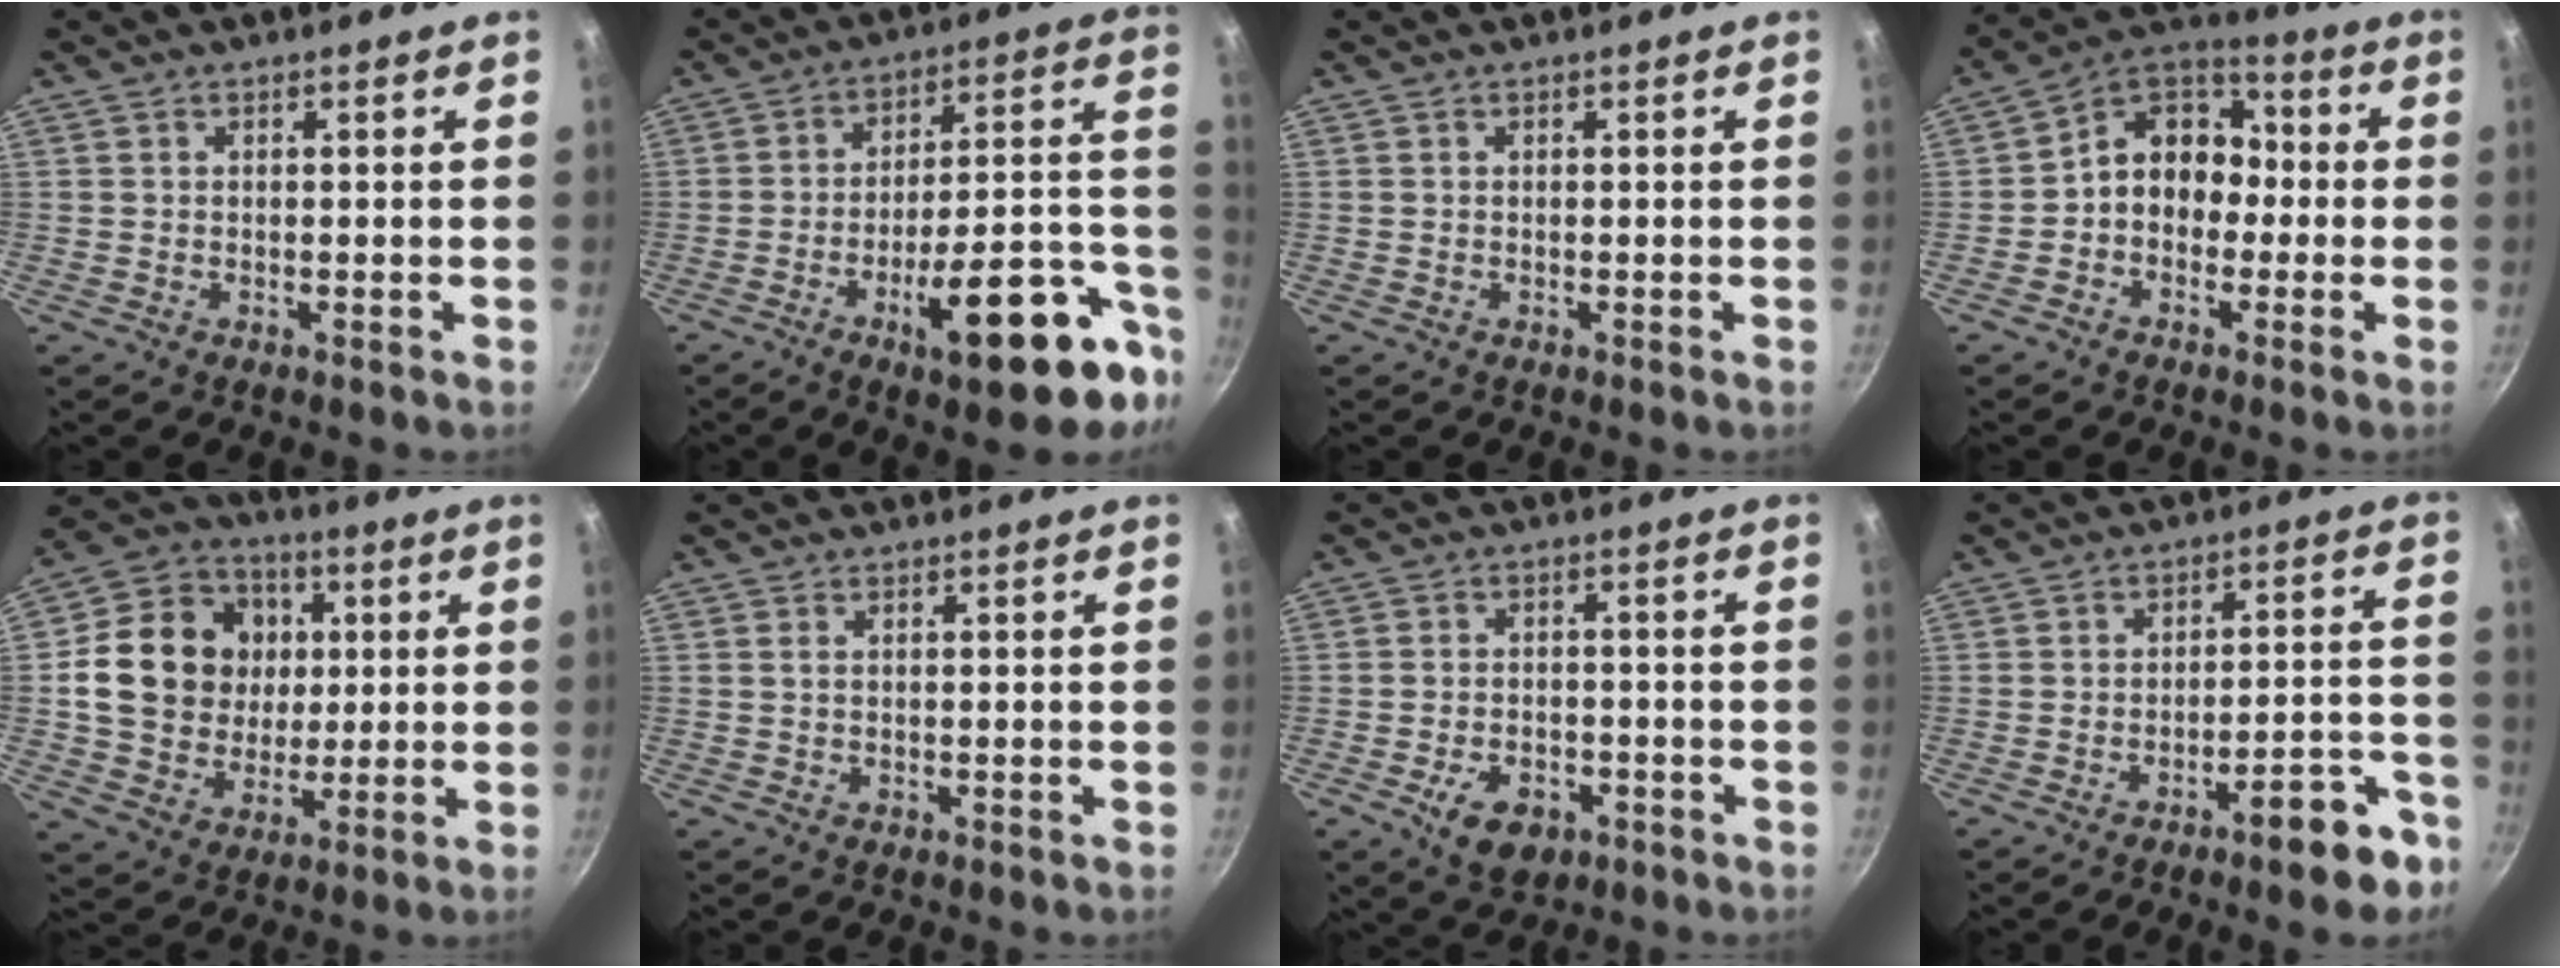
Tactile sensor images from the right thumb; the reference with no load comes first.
{"total": 22.0, "force": [-9.2, 7.5, 18.6], "torque": [-0.216, 0.041, -0.128]}
{"total": 0.0}
{"total": 11.0, "force": [-1.2, 8.9, 6.3], "torque": [-0.050, 0.046, -0.046]}
{"total": 18.2, "force": [2.3, 15.5, 9.3], "torque": [-0.145, 0.018, 0.039]}
{"total": 0.6, "force": [0.2, 0.3, 0.5], "torque": [-0.008, 0.001, 0.002]}
{"total": 7.4, "force": [-3.4, 4.8, 4.5], "torque": [-0.062, 0.017, -0.047]}
{"total": 10.0, "force": [-6.3, 3.0, 7.2], "torque": [-0.071, 0.058, -0.077]}